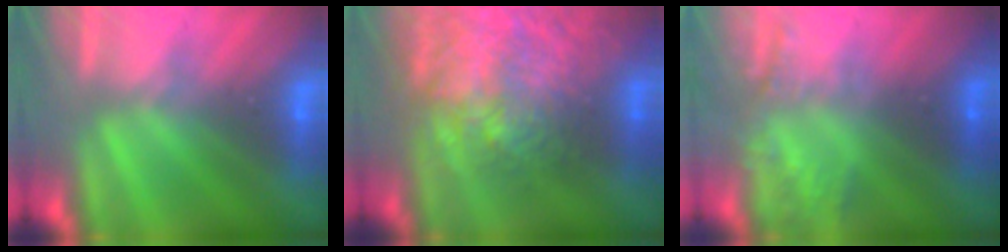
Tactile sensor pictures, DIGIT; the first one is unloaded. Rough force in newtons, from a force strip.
{"total": 9.3}
{"total": 2.1}